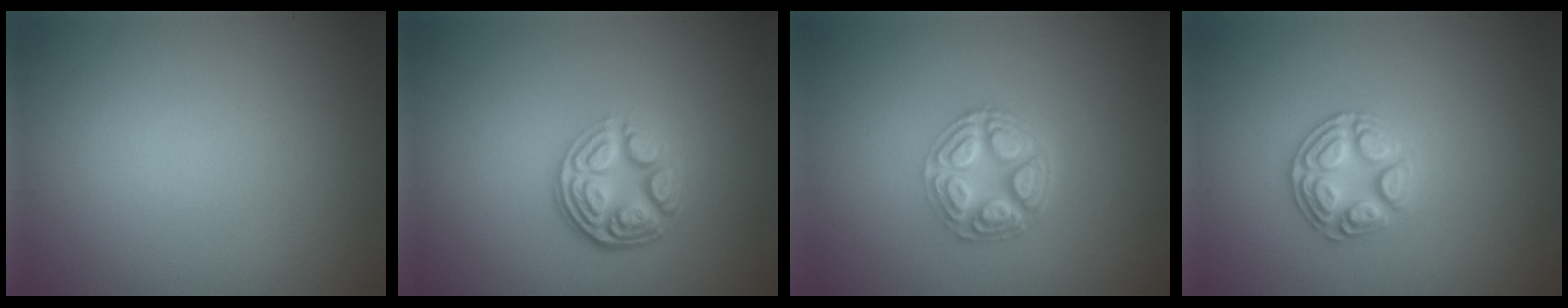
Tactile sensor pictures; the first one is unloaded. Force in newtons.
{"total": 4.8, "press": 3.5, "slide": 3.3}
{"total": 4.7, "press": 3.7, "slide": 2.9}
{"total": 2.9, "press": 2.9, "slide": 0.1}